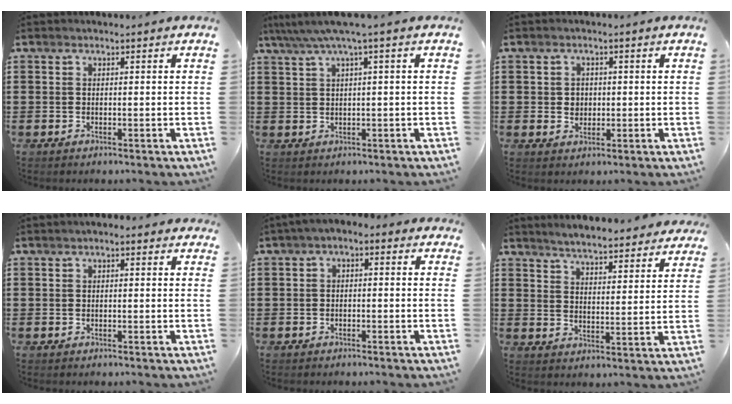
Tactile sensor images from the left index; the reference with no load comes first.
{"total": 3.1, "force": [1.1, -0.3, 2.8], "torque": [-0.056, -0.004, 0.016]}
{"total": 2.0, "force": [0.3, 1.9, 0.7], "torque": [-0.022, 0.009, 0.003]}
{"total": 1.0, "force": [0.4, 0.5, 0.8], "torque": [-0.016, 0.006, 0.005]}
{"total": 1.7, "force": [-1.5, 0.6, 0.7], "torque": [-0.022, 0.002, -0.035]}
{"total": 4.6, "force": [4.6, 0.1, 0.5], "torque": [-0.033, -0.024, 0.080]}